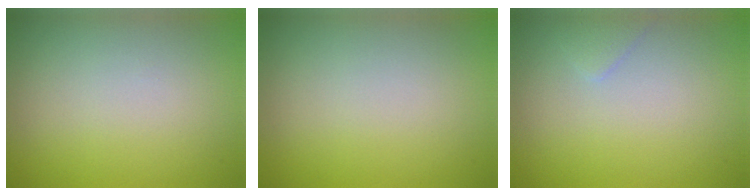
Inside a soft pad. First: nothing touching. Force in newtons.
{"total": 0.0}
{"total": 0.9, "press": 0.9, "slide": 0.1}